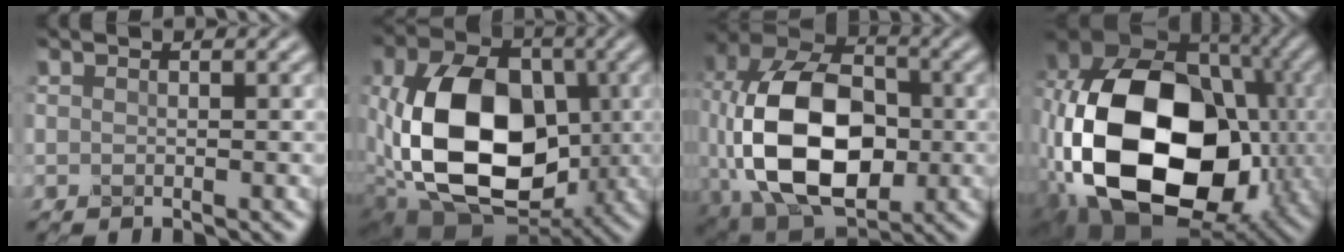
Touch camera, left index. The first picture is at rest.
{"total": 14.5, "force": [-1.8, 9.7, 10.6], "torque": [-0.215, -0.027, -0.035]}
{"total": 14.7, "force": [-2.0, 9.4, 11.1], "torque": [-0.224, -0.010, -0.042]}
{"total": 20.0, "force": [-4.2, 13.6, 14.0], "torque": [-0.294, -0.042, -0.060]}